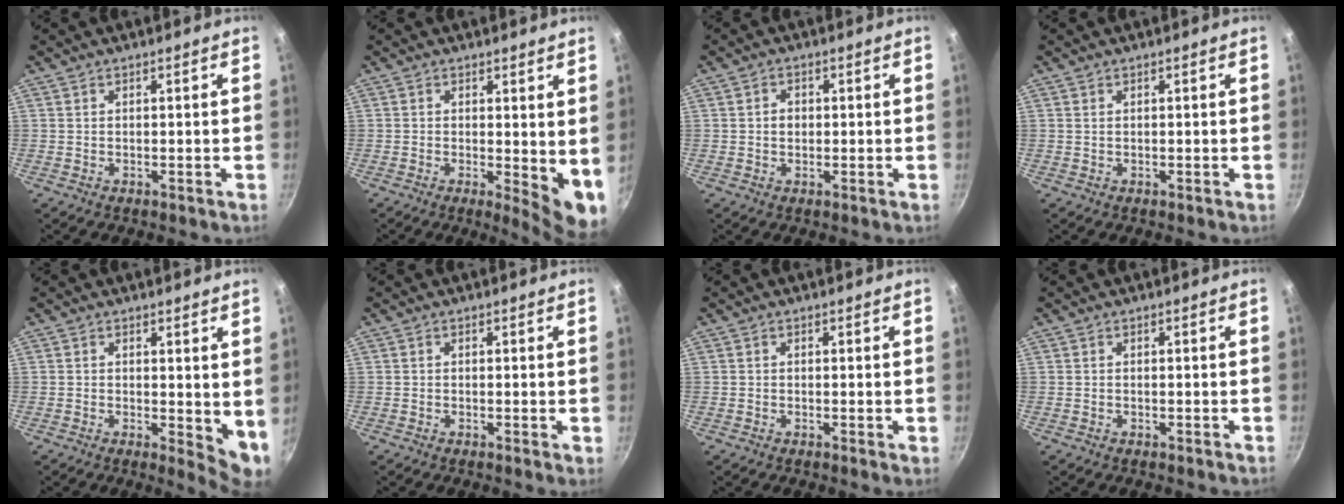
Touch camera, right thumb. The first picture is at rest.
{"total": 7.3, "force": [0.3, 2.7, 6.7], "torque": [-0.081, -0.018, 0.006]}
{"total": 2.3, "force": [0.1, 1.9, 1.3], "torque": [-0.013, 0.005, 0.001]}
{"total": 0.0}
{"total": 5.8, "force": [1.0, 2.6, 5.1], "torque": [-0.063, -0.018, 0.013]}
{"total": 1.2, "force": [0.0, 0.3, 1.2], "torque": [-0.016, -0.004, -0.003]}
{"total": 0.6, "force": [0.0, 0.0, 0.6], "torque": [-0.008, -0.002, -0.003]}
{"total": 0.0}